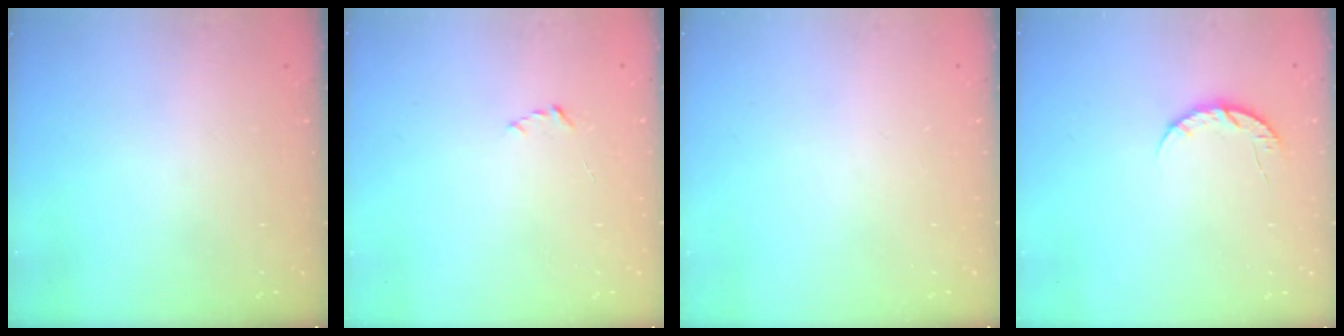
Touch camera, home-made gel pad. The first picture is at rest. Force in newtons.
{"total": 2.2, "press": 2.1, "slide": 0.3}
{"total": 0.0}
{"total": 6.1, "press": 6.1, "slide": 0.7}